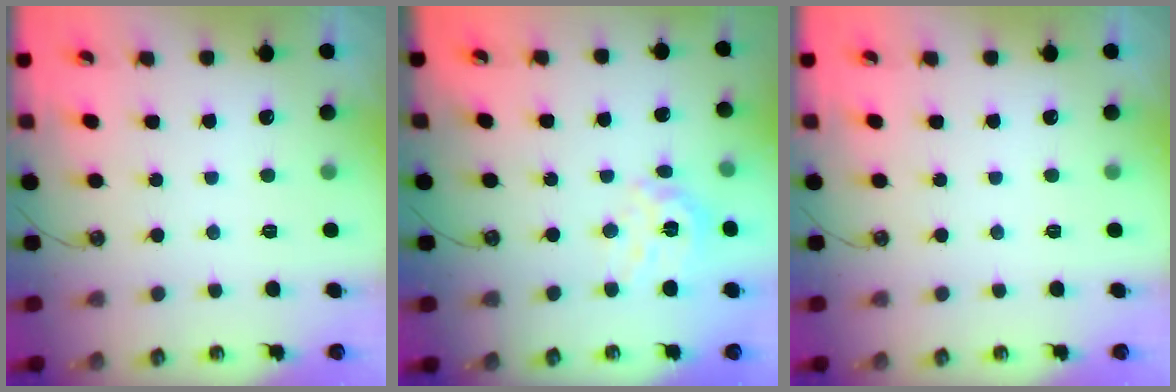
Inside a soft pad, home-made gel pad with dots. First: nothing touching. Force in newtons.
{"total": 12.8, "press": 12.8, "slide": 1.1}
{"total": 0.0}